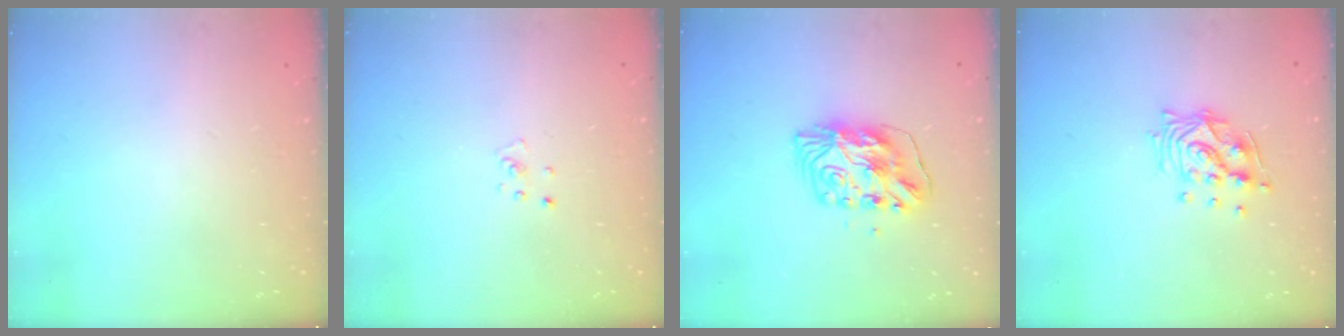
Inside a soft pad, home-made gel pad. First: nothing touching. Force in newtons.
{"total": 2.6, "press": 2.6, "slide": 0.3}
{"total": 10.3, "press": 10.3, "slide": 0.8}
{"total": 11.5, "press": 11.5, "slide": 0.8}